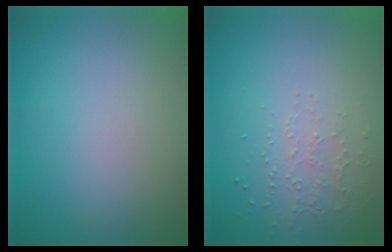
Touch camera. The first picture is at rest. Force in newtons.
{"total": 1.0, "press": 0.7, "slide": 0.8}